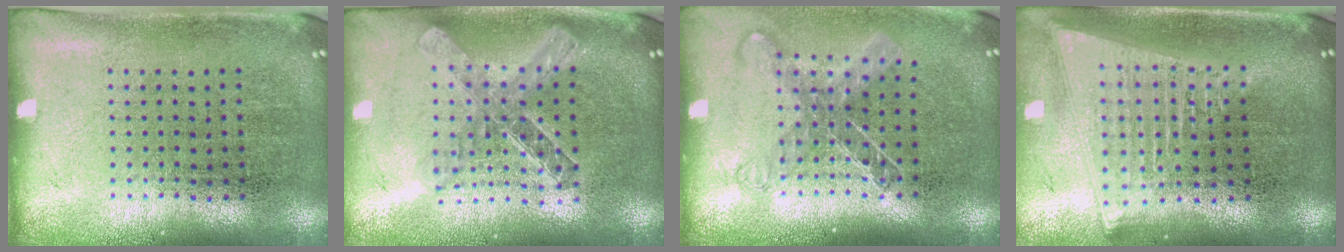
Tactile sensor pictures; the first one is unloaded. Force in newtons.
{"total": 2.0, "press": 1.7, "slide": 1.1}
{"total": 1.4, "press": 1.2, "slide": 0.8}
{"total": 2.0, "press": 1.7, "slide": 1.1}